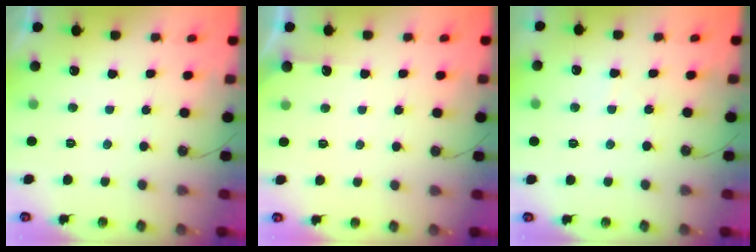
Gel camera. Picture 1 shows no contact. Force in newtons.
{"total": 3.4, "press": 3.4, "slide": 0.4}
{"total": 3.7, "press": 3.7, "slide": 0.5}